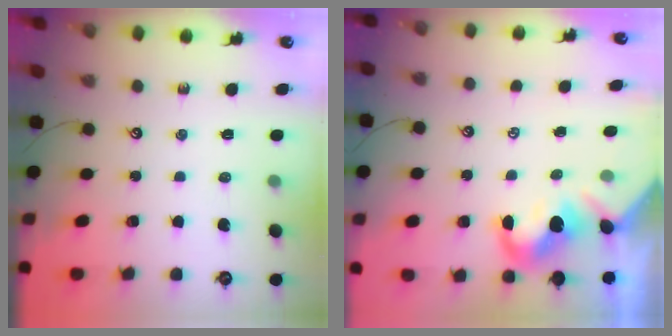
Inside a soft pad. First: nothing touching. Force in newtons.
{"total": 1.9, "press": 1.7, "slide": 0.7}